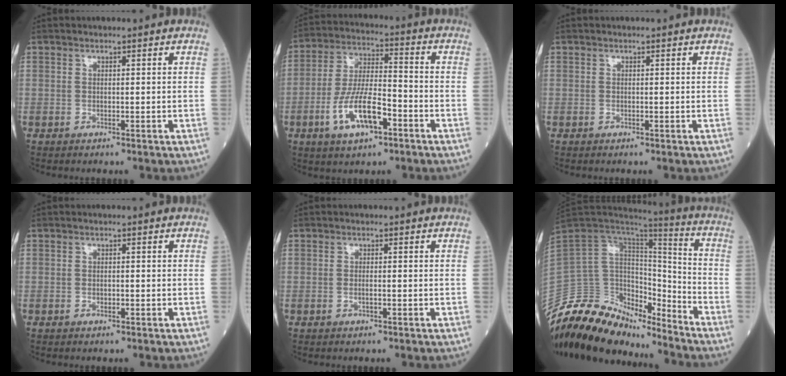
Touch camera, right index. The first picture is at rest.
{"total": 10.9, "force": [-4.7, 3.4, 9.2], "torque": [-0.185, 0.001, -0.087]}
{"total": 0.0}
{"total": 0.6, "force": [-0.3, 0.3, 0.4], "torque": [-0.007, 0.000, -0.005]}
{"total": 0.8, "force": [-0.3, 0.1, 0.7], "torque": [-0.014, 0.000, -0.006]}
{"total": 19.8, "force": [-17.5, 6.9, 6.2], "torque": [-0.120, 0.053, -0.299]}